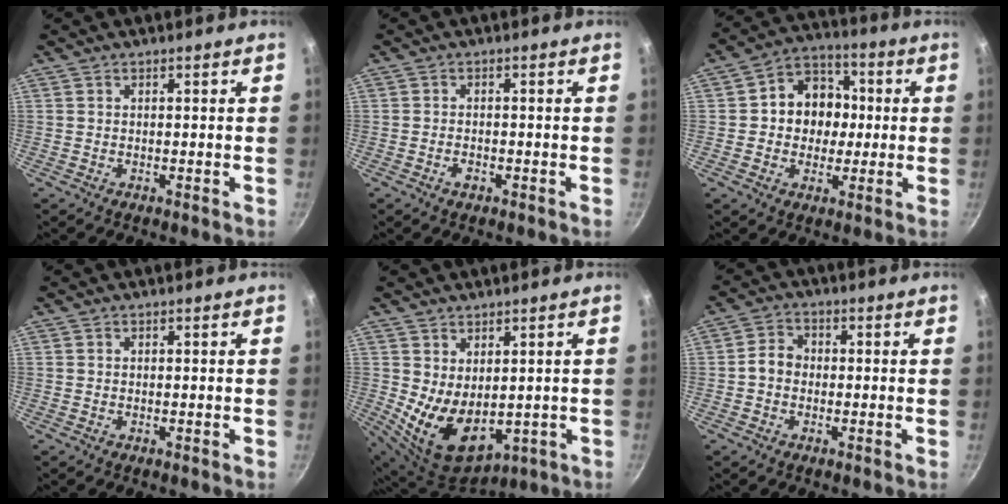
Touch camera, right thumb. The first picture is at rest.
{"total": 1.8, "force": [-0.9, 1.0, 1.2], "torque": [-0.023, 0.009, -0.019]}
{"total": 11.1, "force": [0.5, 9.6, 5.6], "torque": [-0.035, 0.019, -0.009]}
{"total": 0.0}
{"total": 11.6, "force": [0.4, 7.6, 8.7], "torque": [-0.130, -0.032, 0.037]}
{"total": 3.9, "force": [-0.6, 3.3, 2.1], "torque": [-0.022, 0.018, -0.021]}